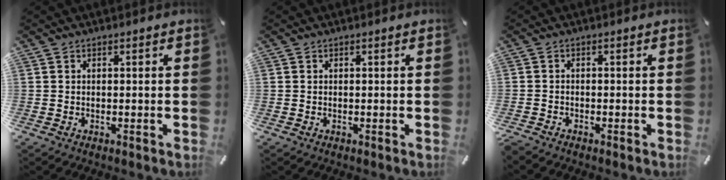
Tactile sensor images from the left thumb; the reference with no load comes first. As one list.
[{"total": 0.0}, {"total": 1.2, "force": [-1.1, 0.4, 0.2], "torque": [-0.011, 0.001, -0.025]}]